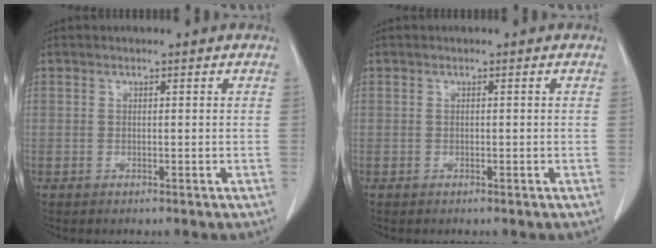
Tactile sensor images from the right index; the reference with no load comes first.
{"total": 0.0}